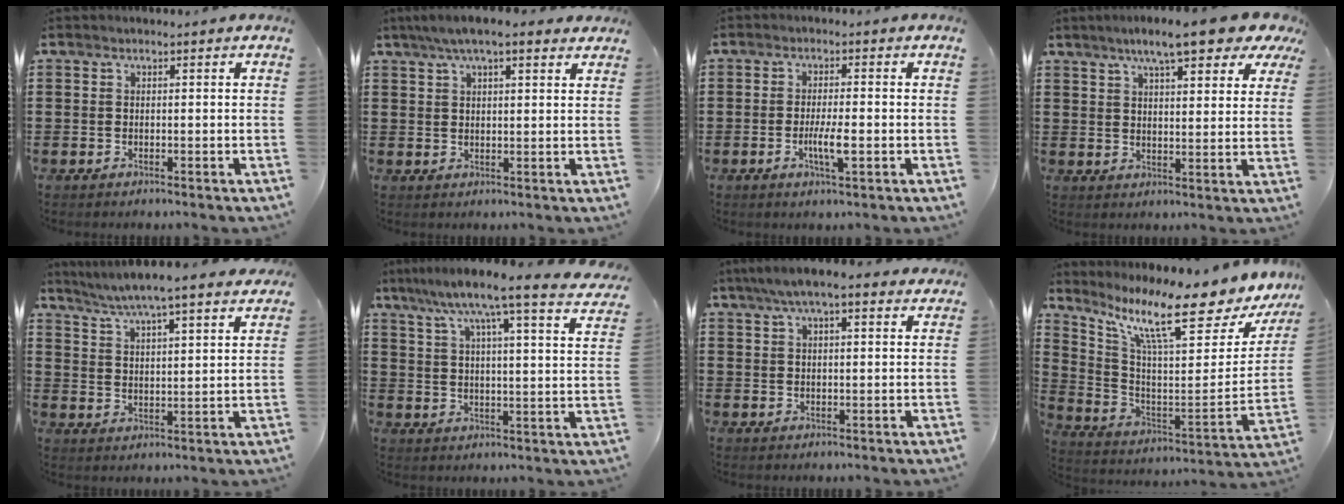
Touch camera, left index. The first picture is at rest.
{"total": 5.3, "force": [3.7, 1.3, 3.6], "torque": [-0.076, 0.005, 0.065]}
{"total": 4.4, "force": [-1.1, 0.8, 4.2], "torque": [-0.077, -0.003, -0.022]}
{"total": 9.3, "force": [7.1, 1.6, 5.8], "torque": [-0.107, -0.017, 0.123]}
{"total": 5.7, "force": [5.2, -0.2, 2.3], "torque": [-0.066, -0.025, 0.088]}
{"total": 9.3, "force": [7.6, -0.3, 5.3], "torque": [-0.125, -0.043, 0.120]}
{"total": 5.5, "force": [3.8, 1.3, 3.8], "torque": [-0.080, 0.004, 0.067]}
{"total": 13.6, "force": [9.2, 1.9, 9.9], "torque": [-0.199, -0.065, 0.144]}